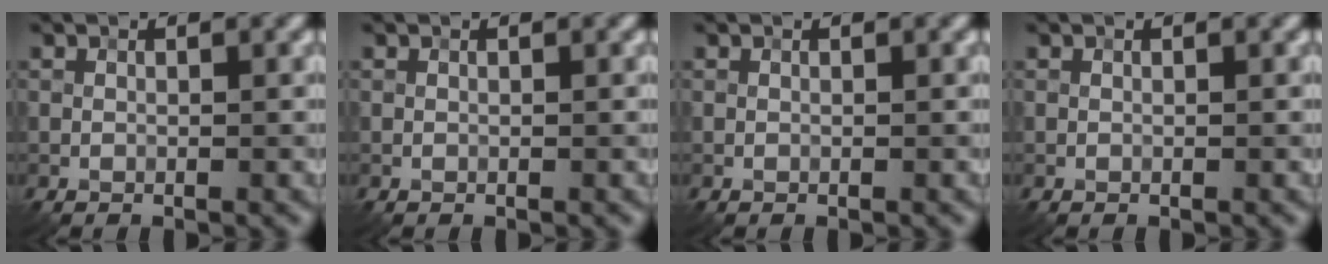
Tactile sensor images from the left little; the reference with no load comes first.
{"total": 0.0}
{"total": 0.0}
{"total": 0.0}